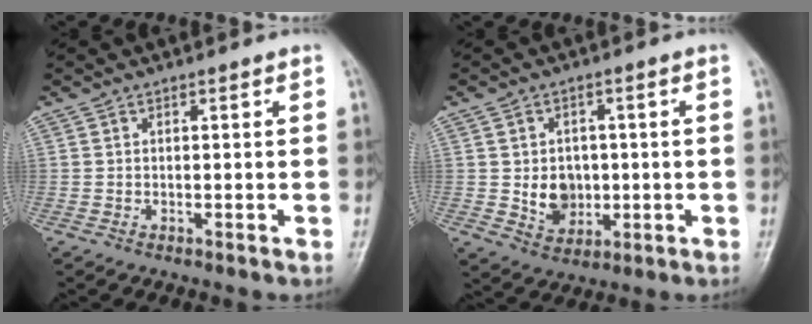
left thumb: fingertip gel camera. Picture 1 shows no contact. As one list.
[{"total": 7.1, "force": [-0.3, 5.9, 4.0], "torque": [-0.031, 0.000, 0.005]}]